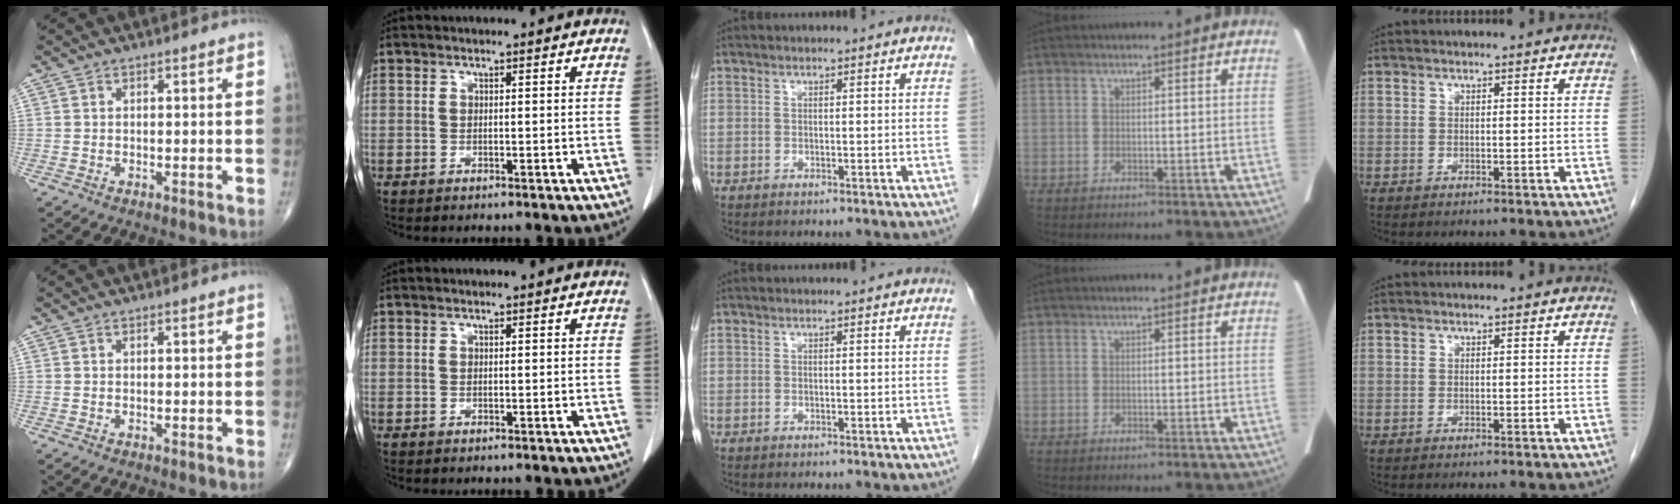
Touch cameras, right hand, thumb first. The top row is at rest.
{}